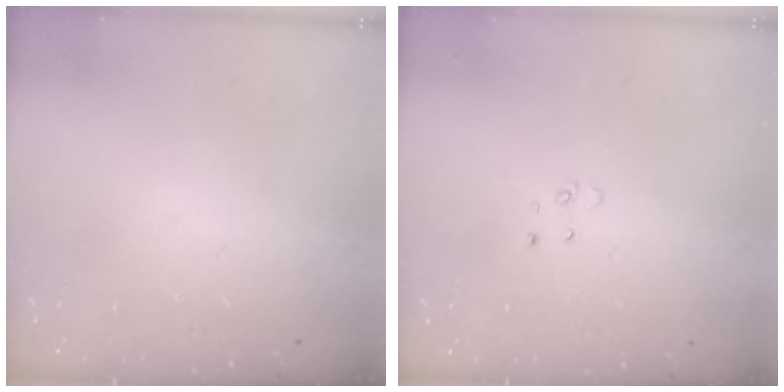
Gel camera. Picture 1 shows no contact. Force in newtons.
{"total": 2.6, "press": 2.6, "slide": 0.2}